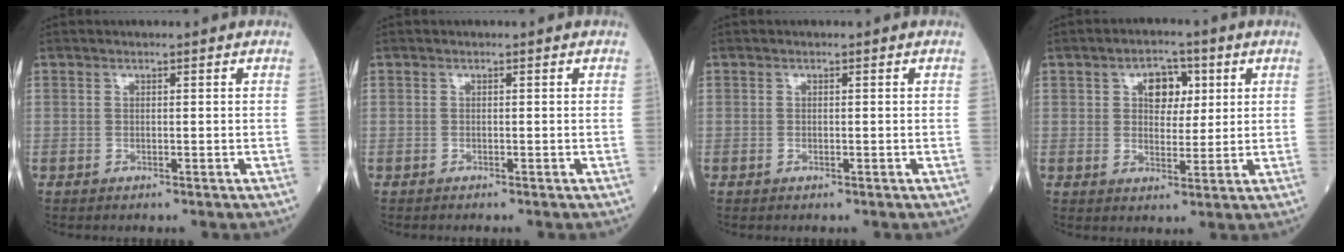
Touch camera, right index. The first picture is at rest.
{"total": 0.0}
{"total": 0.0}
{"total": 5.5, "force": [1.9, 3.4, 3.9], "torque": [-0.058, 0.014, 0.031]}